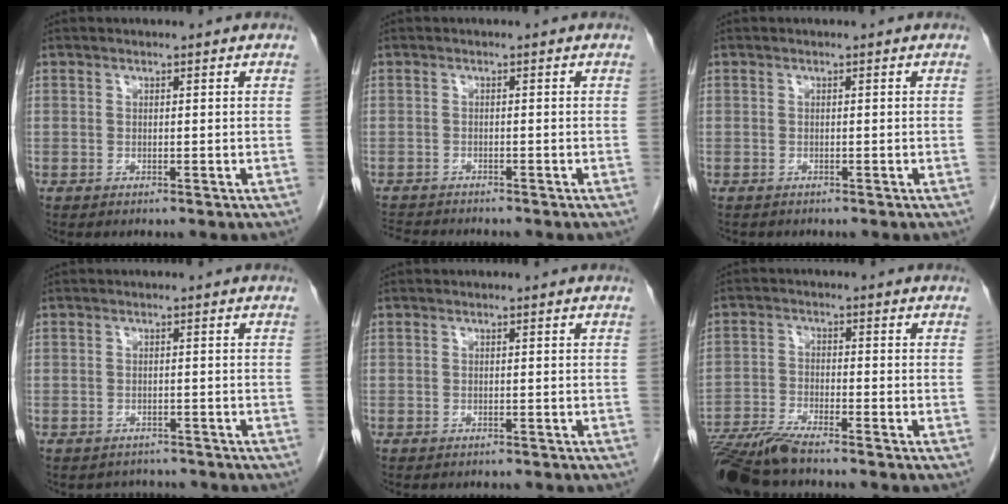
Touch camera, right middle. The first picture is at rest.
{"total": 5.1, "force": [-4.8, 0.6, 1.4], "torque": [-0.020, -0.011, -0.077]}
{"total": 0.9, "force": [-0.8, 0.3, 0.2], "torque": [-0.013, -0.002, -0.012]}
{"total": 3.2, "force": [-2.9, 1.4, -0.3], "torque": [0.003, 0.005, -0.042]}
{"total": 3.0, "force": [-2.7, 1.0, 1.0], "torque": [-0.015, -0.003, -0.028]}
{"total": 8.4, "force": [-7.4, -0.3, 3.8], "torque": [-0.065, -0.024, -0.134]}